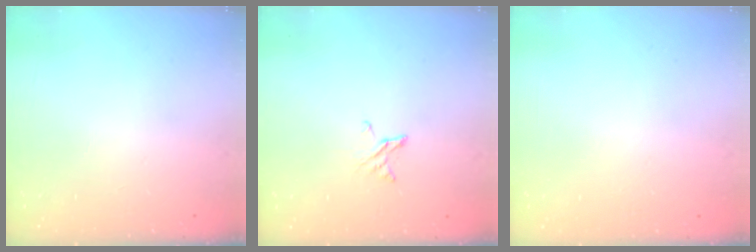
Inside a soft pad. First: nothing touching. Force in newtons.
{"total": 3.0, "press": 3.0, "slide": 0.3}
{"total": 0.0}